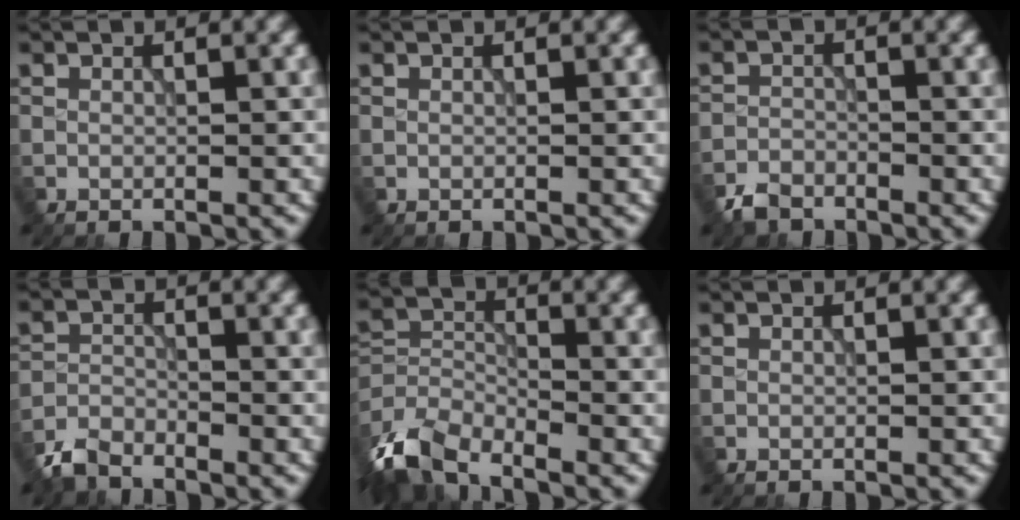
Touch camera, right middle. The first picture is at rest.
{"total": 0.0}
{"total": 2.6, "force": [-2.2, 1.1, 0.7], "torque": [-0.012, -0.003, -0.053]}
{"total": 3.1, "force": [-2.8, 1.1, 0.9], "torque": [-0.019, -0.003, -0.066]}
{"total": 7.2, "force": [-5.2, 3.1, 3.9], "torque": [-0.081, -0.009, -0.114]}
{"total": 0.0}